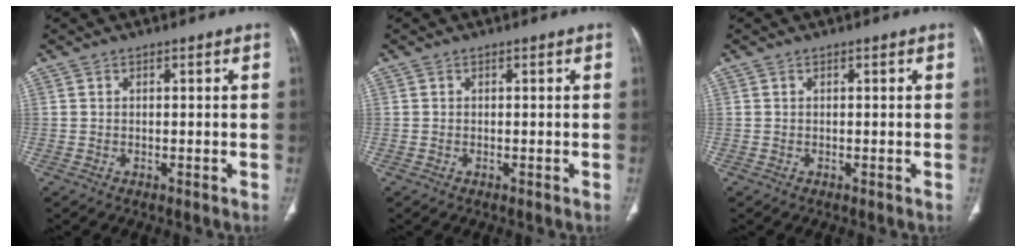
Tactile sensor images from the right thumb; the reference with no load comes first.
{"total": 0.0}
{"total": 0.0}